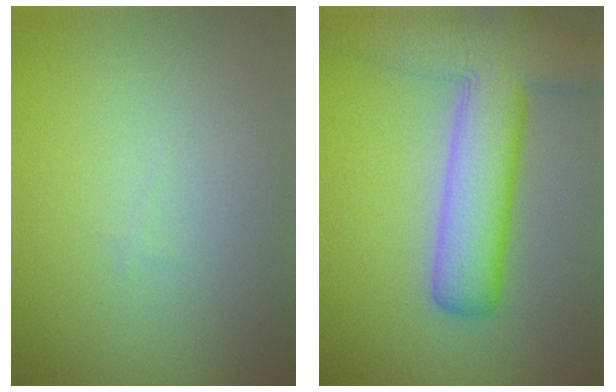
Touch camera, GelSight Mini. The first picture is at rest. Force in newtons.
{"total": 9.4, "press": 9.4, "slide": 0.6}